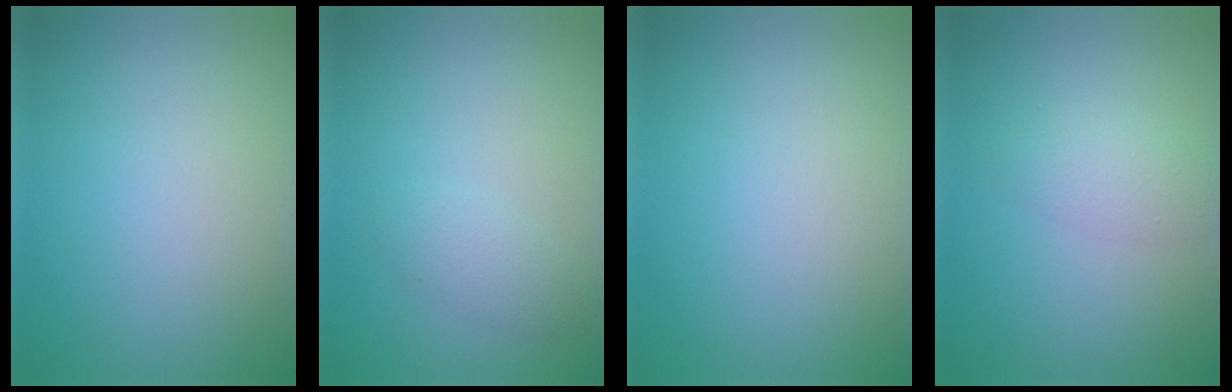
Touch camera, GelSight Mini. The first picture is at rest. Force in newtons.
{"total": 1.6, "press": 1.6, "slide": 0.1}
{"total": 0.0}
{"total": 2.2, "press": 2.2, "slide": 0.1}